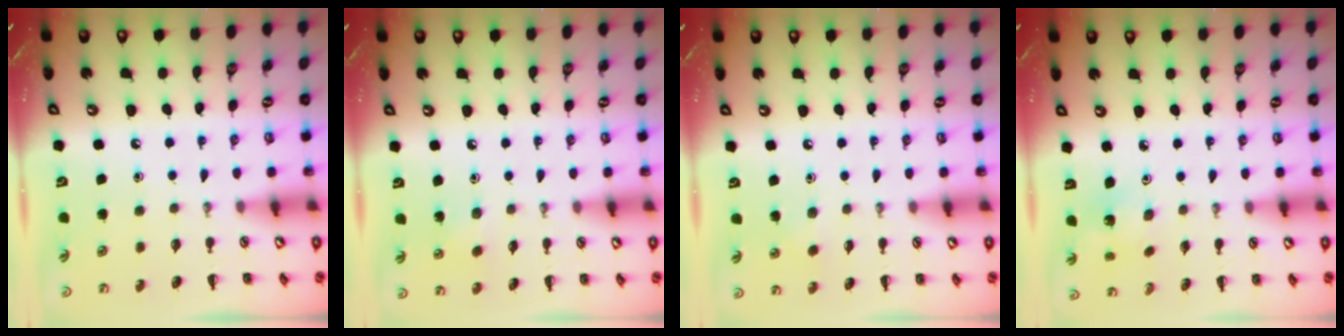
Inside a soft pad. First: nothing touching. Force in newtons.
{"total": 2.9, "press": 2.8, "slide": 0.9}
{"total": 1.7, "press": 1.6, "slide": 0.6}
{"total": 2.1, "press": 2.0, "slide": 0.7}